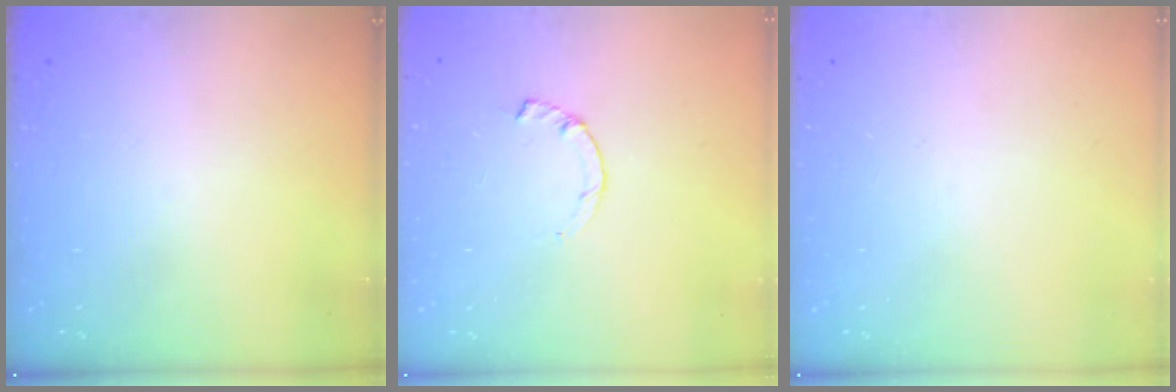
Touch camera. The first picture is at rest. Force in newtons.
{"total": 1.0, "press": 0.9, "slide": 0.2}
{"total": 0.0}